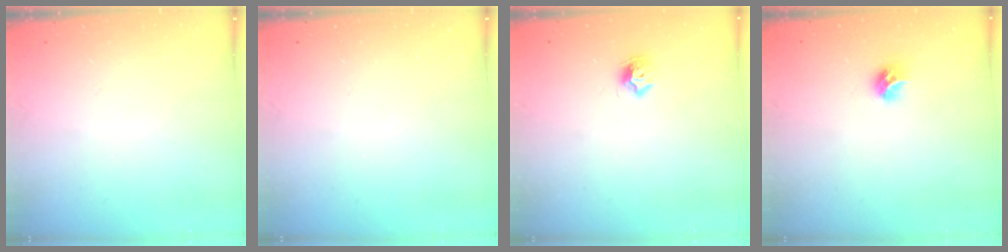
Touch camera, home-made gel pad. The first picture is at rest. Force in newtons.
{"total": 0.0}
{"total": 7.1, "press": 7.1, "slide": 0.5}
{"total": 7.5, "press": 7.4, "slide": 0.7}